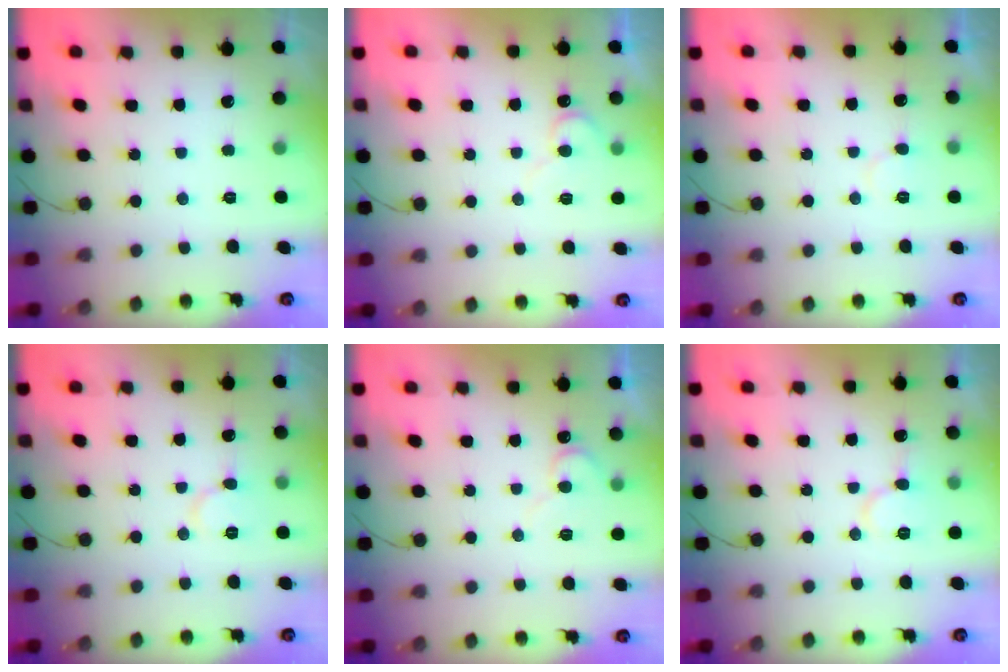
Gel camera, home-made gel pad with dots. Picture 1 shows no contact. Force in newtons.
{"total": 7.0, "press": 6.9, "slide": 0.7}
{"total": 6.0, "press": 6.0, "slide": 0.3}
{"total": 6.3, "press": 6.3, "slide": 0.5}
{"total": 7.0, "press": 6.9, "slide": 0.7}
{"total": 8.4, "press": 8.4, "slide": 0.9}